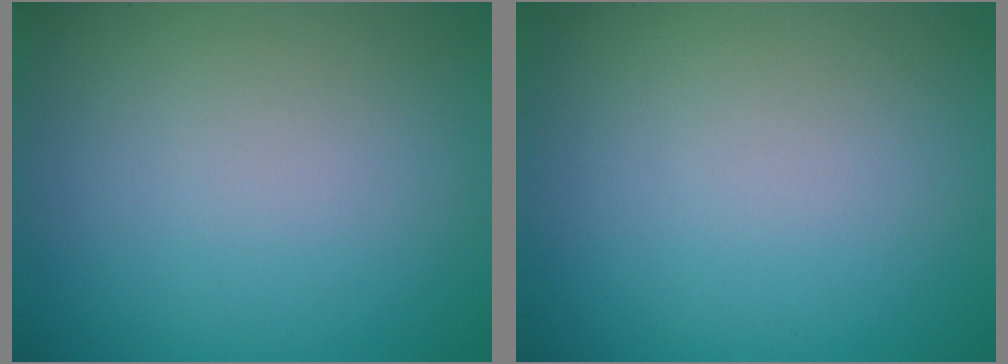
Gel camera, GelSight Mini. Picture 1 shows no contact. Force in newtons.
{"total": 0.0}